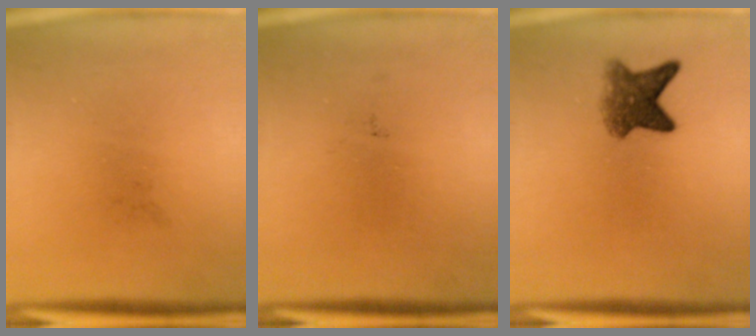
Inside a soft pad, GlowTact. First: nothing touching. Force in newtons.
{"total": 0.0}
{"total": 5.2}